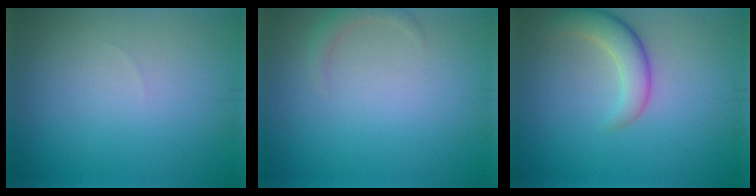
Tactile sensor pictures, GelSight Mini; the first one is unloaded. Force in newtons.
{"total": 1.3, "press": 1.3, "slide": 0.1}
{"total": 3.7, "press": 3.6, "slide": 0.3}